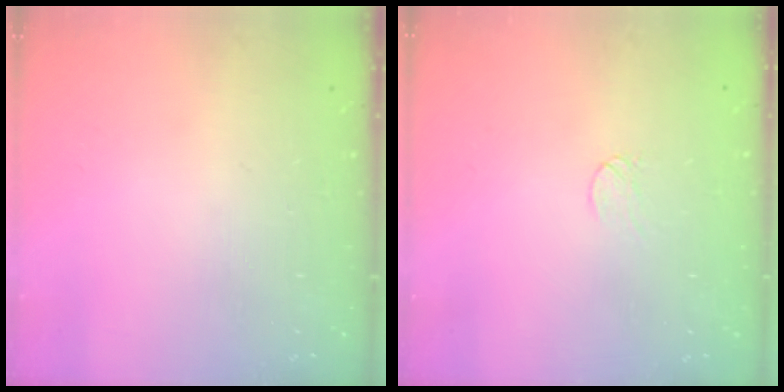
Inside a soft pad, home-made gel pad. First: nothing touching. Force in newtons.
{"total": 3.1, "press": 3.1, "slide": 0.3}